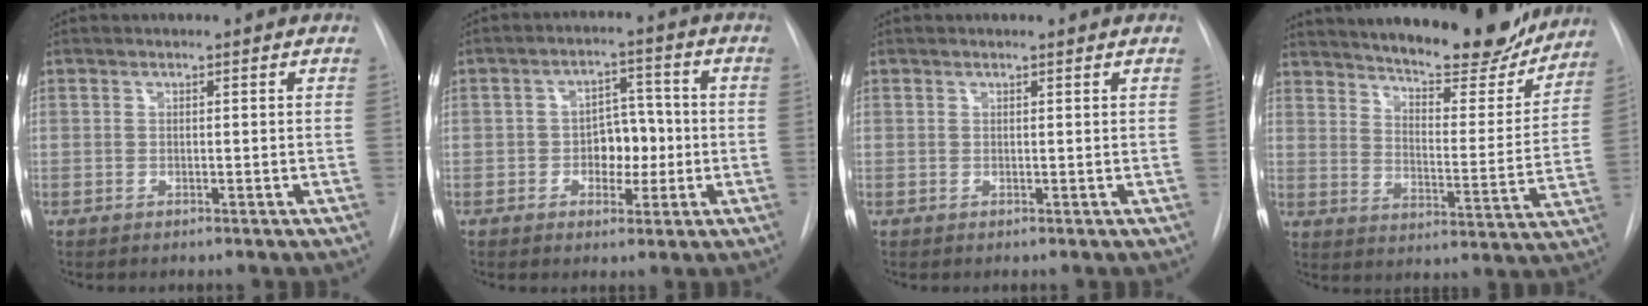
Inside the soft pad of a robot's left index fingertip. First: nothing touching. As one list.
[{"total": 6.0, "force": [-1.0, 3.9, 4.5], "torque": [-0.061, 0.017, -0.013]}, {"total": 0.9, "force": [0.9, -0.1, 0.3], "torque": [-0.011, 0.007, 0.014]}, {"total": 23.9, "force": [21.1, 5.1, 10.1], "torque": [-0.162, -0.034, 0.280]}]